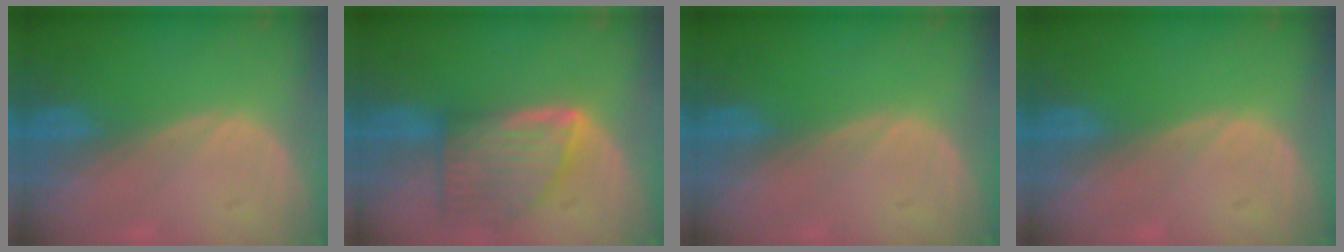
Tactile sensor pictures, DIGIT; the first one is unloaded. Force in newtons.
{"total": 8.0, "press": 7.2, "slide": 3.5}
{"total": 0.0}
{"total": 0.0}